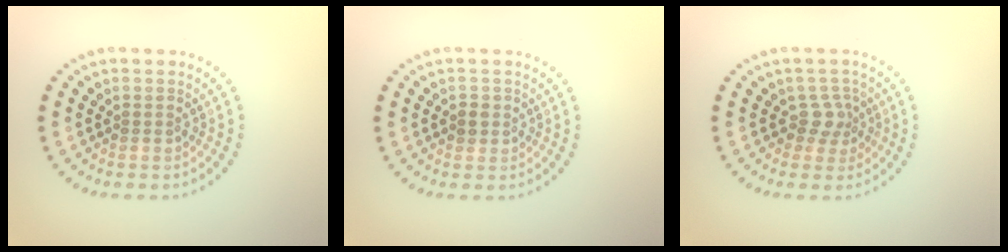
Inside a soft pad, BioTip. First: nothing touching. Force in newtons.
{"total": 1.3, "press": 1.2, "slide": 0.4}
{"total": 1.9, "press": 1.3, "slide": 1.4}